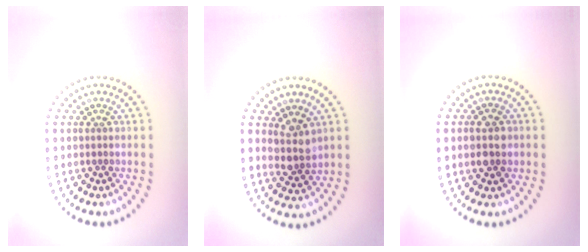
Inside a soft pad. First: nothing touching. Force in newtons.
{"total": 2.8, "press": 2.4, "slide": 1.5}
{"total": 2.4, "press": 2.4, "slide": 0.3}